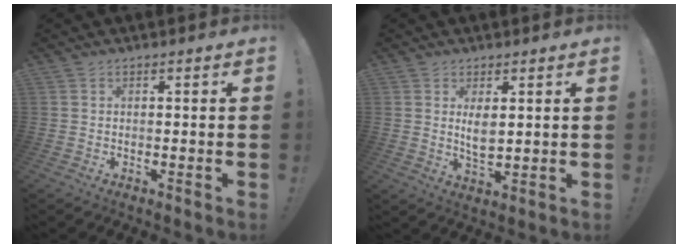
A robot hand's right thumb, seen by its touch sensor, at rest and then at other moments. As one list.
[{"total": 4.8, "force": [1.6, 2.1, 4.0], "torque": [-0.059, -0.018, 0.022]}]